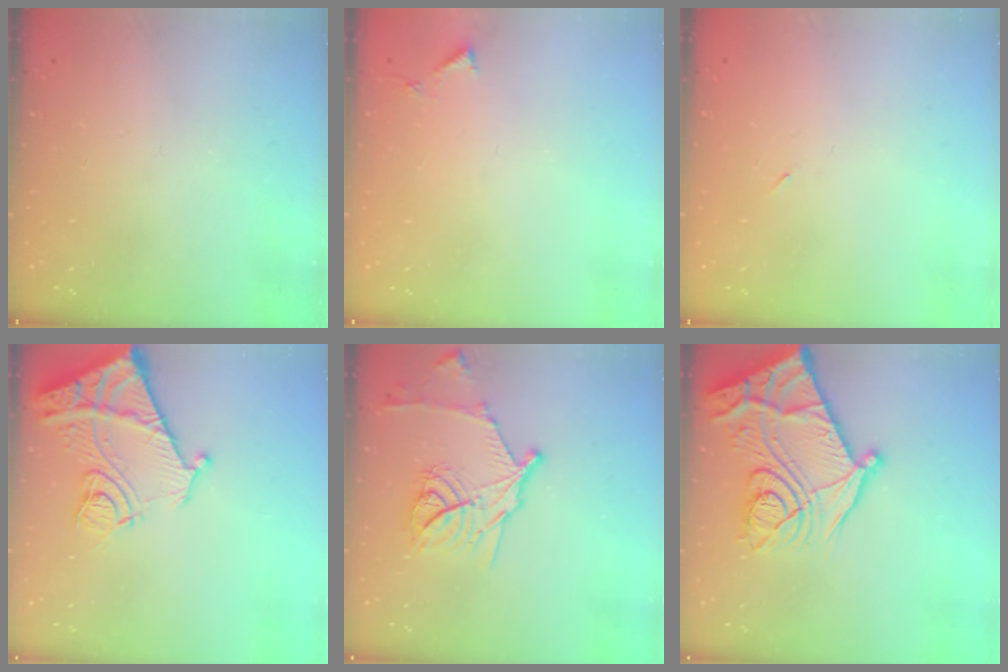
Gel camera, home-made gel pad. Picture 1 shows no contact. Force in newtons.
{"total": 3.2, "press": 3.2, "slide": 0.2}
{"total": 2.2, "press": 1.9, "slide": 1.2}
{"total": 17.2, "press": 17.1, "slide": 2.0}
{"total": 16.4, "press": 16.3, "slide": 1.0}
{"total": 27.1, "press": 27.1, "slide": 0.8}